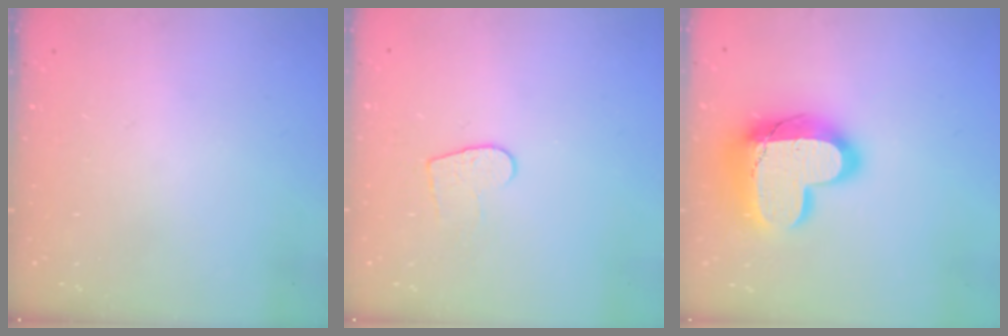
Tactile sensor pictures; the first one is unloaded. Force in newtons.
{"total": 6.7, "press": 6.7, "slide": 0.4}
{"total": 24.2, "press": 24.2, "slide": 1.6}